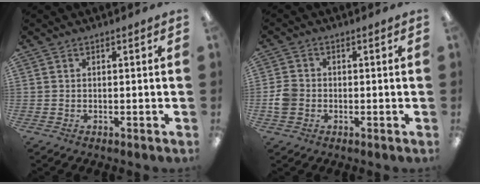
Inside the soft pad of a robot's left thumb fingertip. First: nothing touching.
{"total": 4.6, "force": [-1.0, 3.6, 2.6], "torque": [-0.049, 0.008, -0.015]}